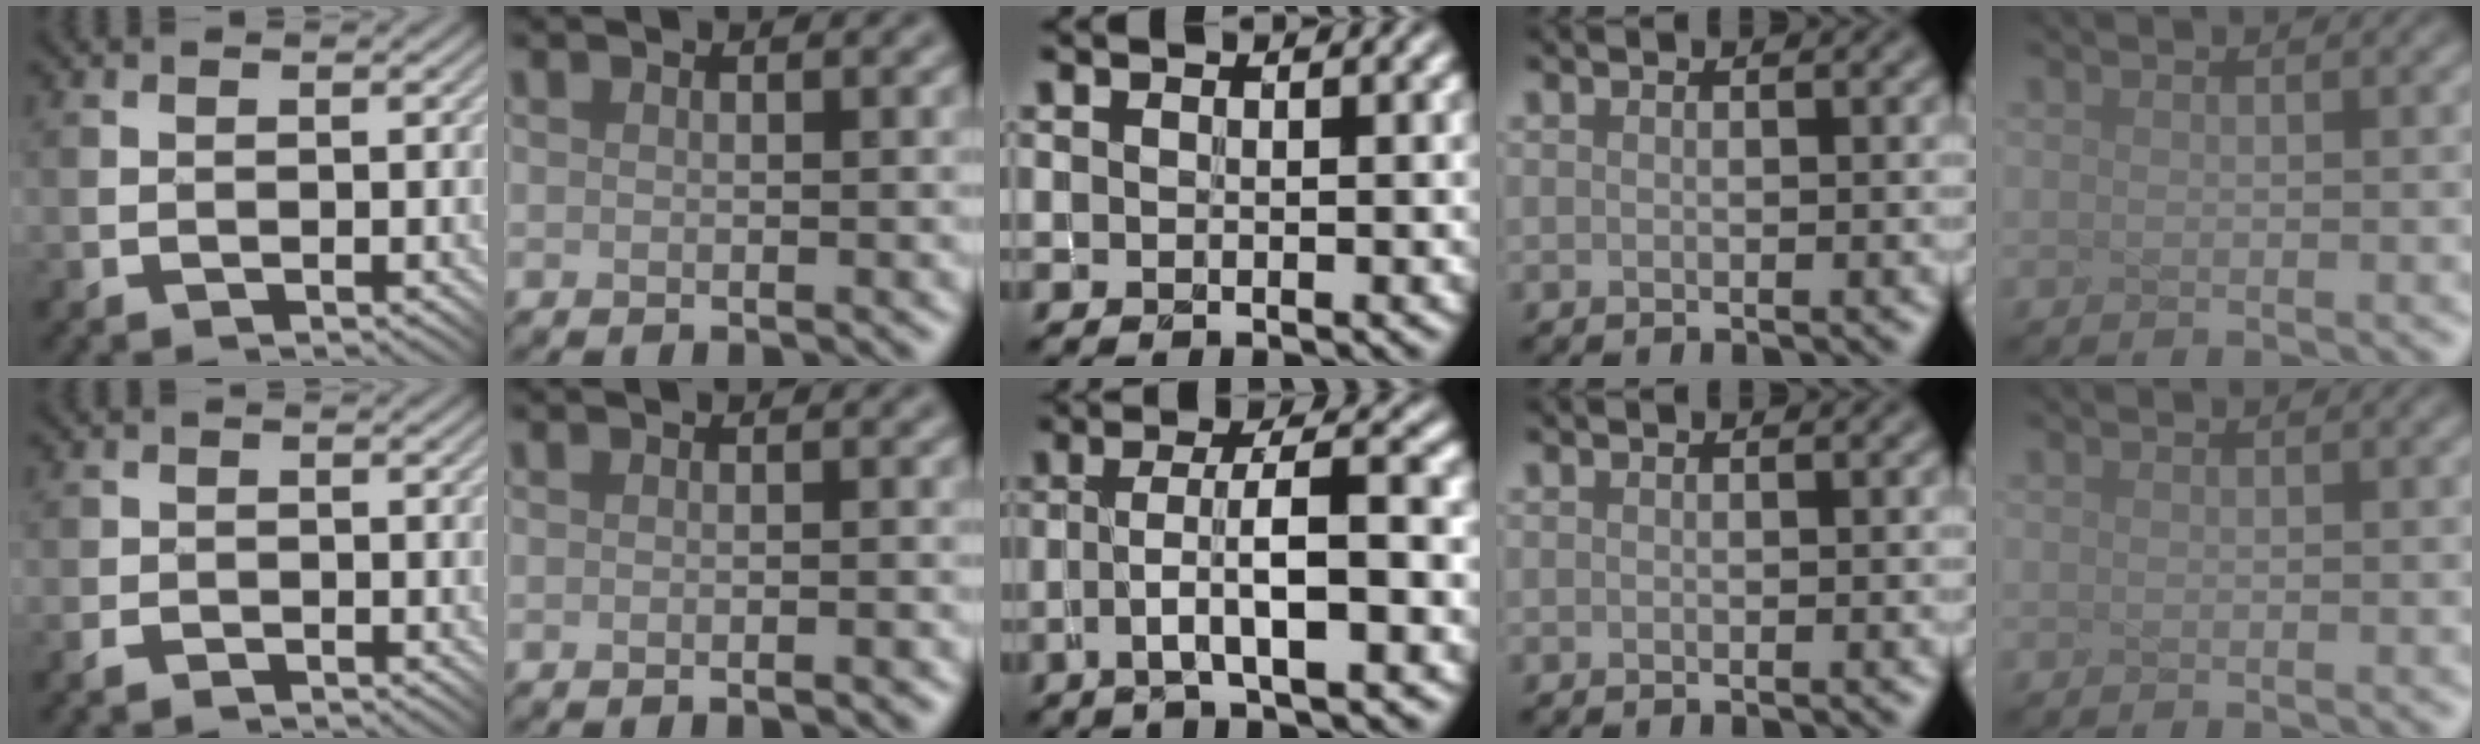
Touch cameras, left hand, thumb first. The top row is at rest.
{"thumb": {"total": 2.0, "force": [-1.6, 1.0, 0.7], "torque": [-0.015, 0.002, -0.035]}, "index": {"total": 1.2, "force": [-0.6, 0.2, 1.0], "torque": [-0.010, -0.001, -0.011]}, "middle": {"total": 6.3, "force": [-1.2, 1.2, 6.0], "torque": [-0.107, 0.010, -0.024]}}